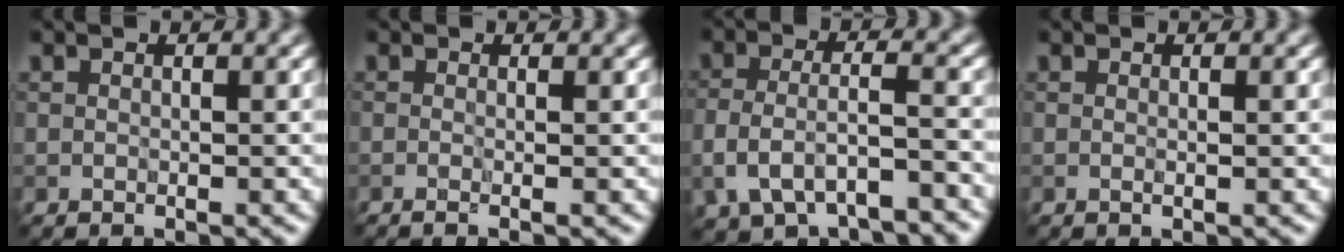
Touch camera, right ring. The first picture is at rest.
{"total": 2.4, "force": [0.1, 1.3, 2.0], "torque": [-0.012, -0.002, -0.022]}
{"total": 5.8, "force": [-2.9, 2.7, 4.3], "torque": [-0.086, -0.007, -0.058]}
{"total": 0.6, "force": [0.0, 0.1, 0.6], "torque": [-0.008, 0.000, 0.000]}